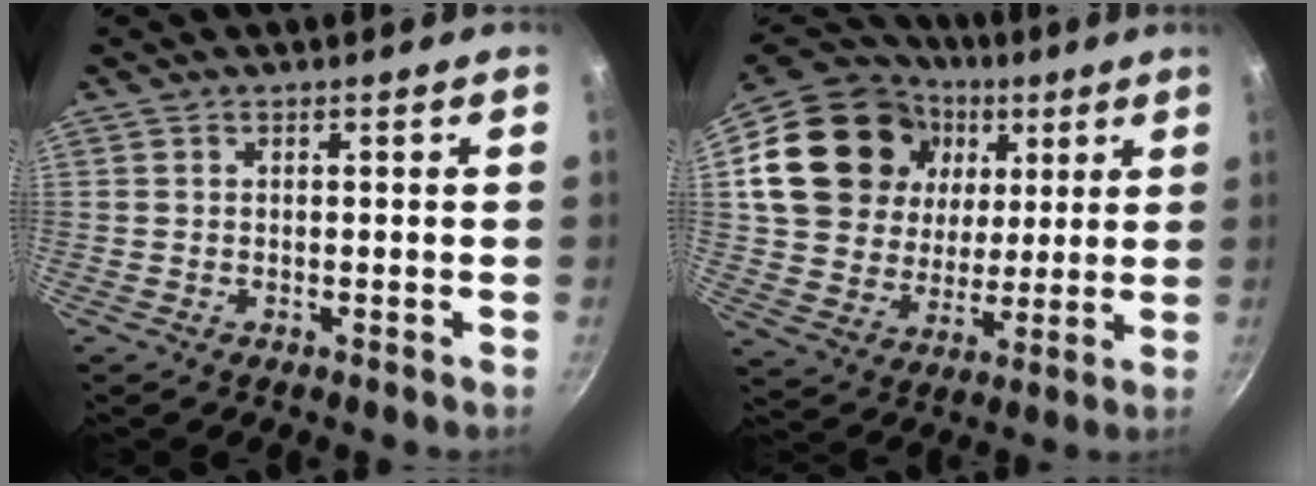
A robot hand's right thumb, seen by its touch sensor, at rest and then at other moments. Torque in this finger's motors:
{"motor_torque": [0.45, 3.75, 1.20, 0.15, 0.17]}